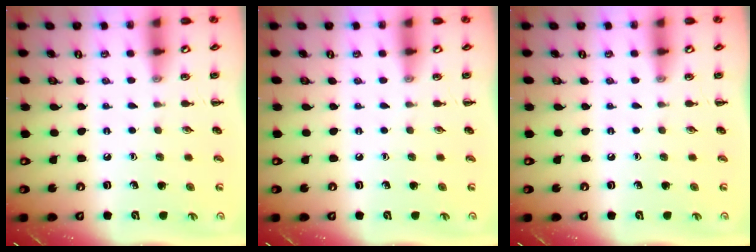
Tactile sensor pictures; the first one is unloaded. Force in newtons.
{"total": 0.0}
{"total": 0.0}